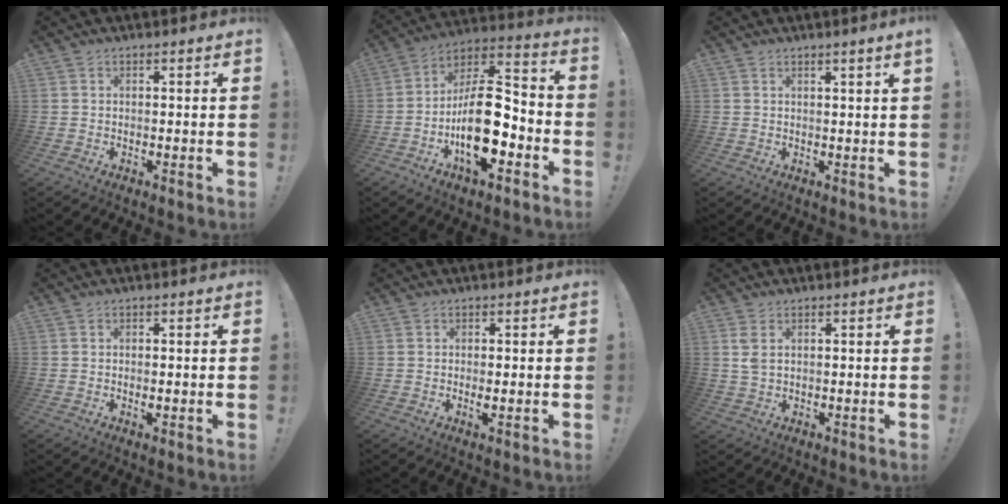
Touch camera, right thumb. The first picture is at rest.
{"total": 20.8, "force": [-6.2, 9.7, 17.3], "torque": [-0.303, 0.037, -0.095]}
{"total": 1.8, "force": [1.1, -0.6, 1.3], "torque": [-0.008, -0.011, 0.014]}
{"total": 0.8, "force": [-0.3, 0.4, 0.7], "torque": [-0.011, 0.001, -0.004]}
{"total": 1.6, "force": [-0.1, 0.5, 1.5], "torque": [-0.034, 0.003, 0.001]}
{"total": 3.4, "force": [1.2, 1.8, 2.6], "torque": [-0.049, 0.004, 0.022]}